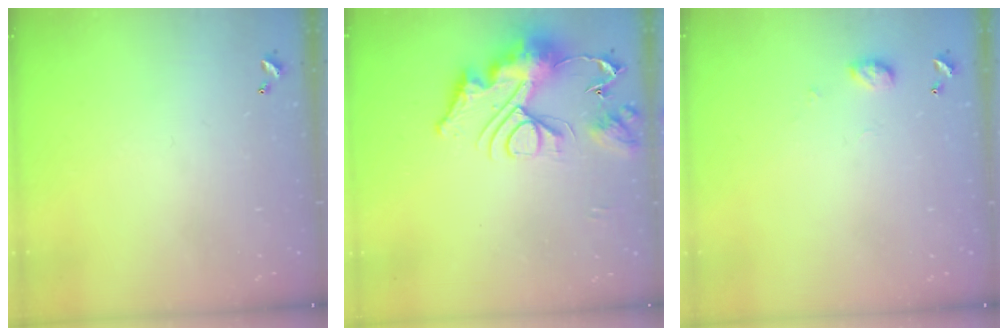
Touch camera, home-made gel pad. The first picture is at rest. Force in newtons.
{"total": 17.1, "press": 17.1, "slide": 1.7}
{"total": 5.3, "press": 5.2, "slide": 0.8}